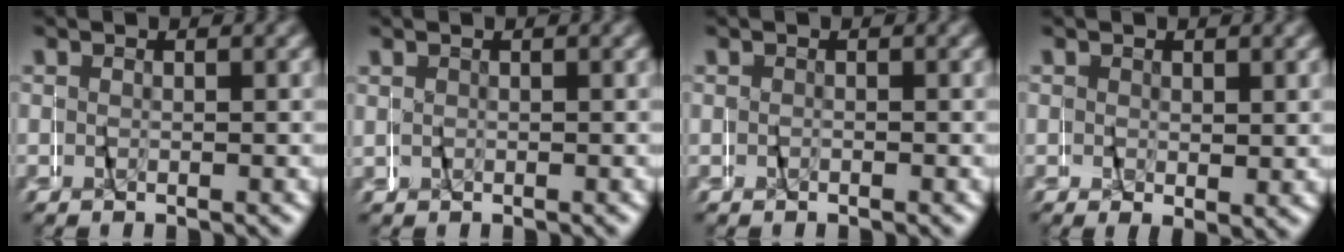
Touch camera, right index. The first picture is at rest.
{"total": 0.6, "force": [0.5, 0.3, -0.1], "torque": [0.004, 0.004, 0.008]}
{"total": 0.0}
{"total": 2.5, "force": [1.0, 1.4, 1.8], "torque": [-0.030, -0.004, 0.020]}